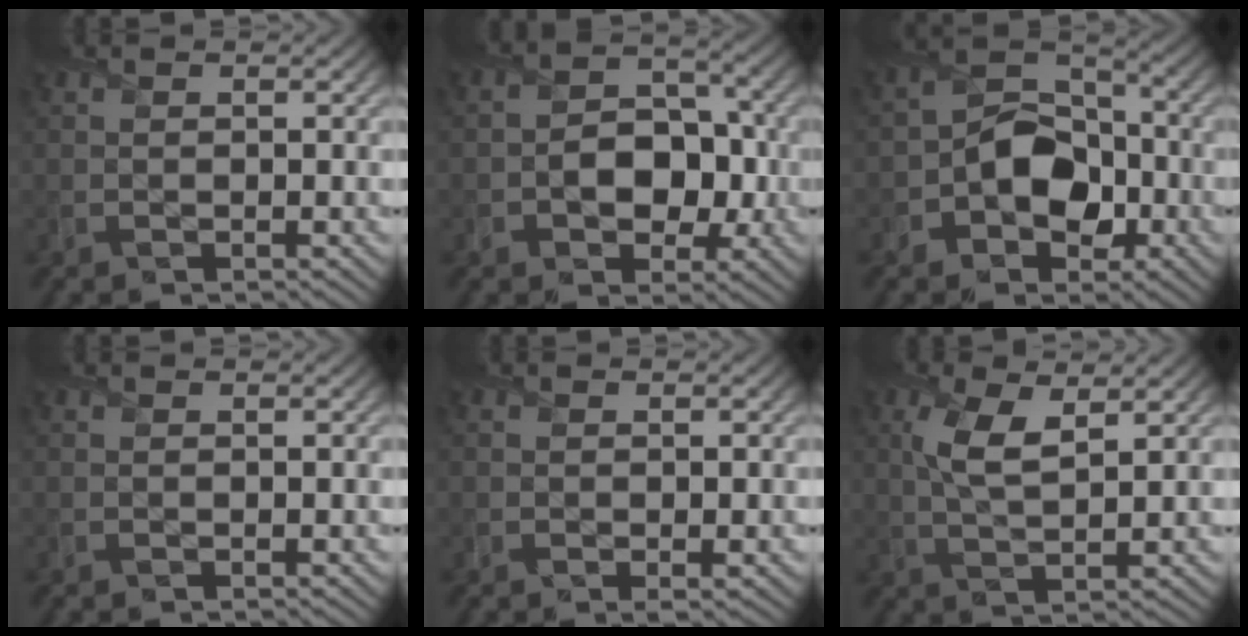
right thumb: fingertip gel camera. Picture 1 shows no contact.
{"total": 6.8, "force": [-1.6, 5.0, 4.3], "torque": [-0.041, 0.000, -0.045]}
{"total": 8.0, "force": [-2.5, 5.8, 4.8], "torque": [-0.079, 0.008, -0.059]}
{"total": 0.0}
{"total": 1.6, "force": [-0.4, 1.1, 1.1], "torque": [-0.018, -0.010, -0.007]}
{"total": 5.8, "force": [2.1, 2.2, 4.9], "torque": [-0.115, 0.002, 0.040]}